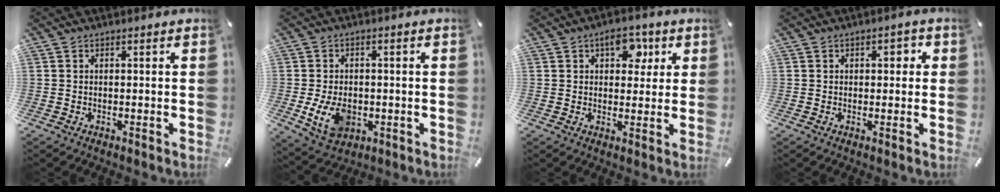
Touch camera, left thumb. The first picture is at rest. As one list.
[{"total": 9.1, "force": [-1.8, 6.7, 6.0], "torque": [-0.121, -0.001, -0.031]}, {"total": 7.8, "force": [3.0, 4.9, 5.2], "torque": [-0.053, -0.007, 0.044]}, {"total": 2.2, "force": [0.2, 1.5, 1.5], "torque": [-0.015, 0.004, -0.005]}]